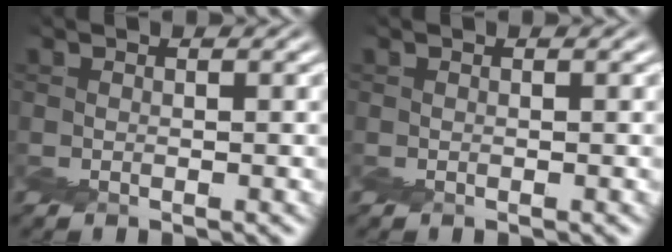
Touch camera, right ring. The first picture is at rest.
{"total": 0.0}